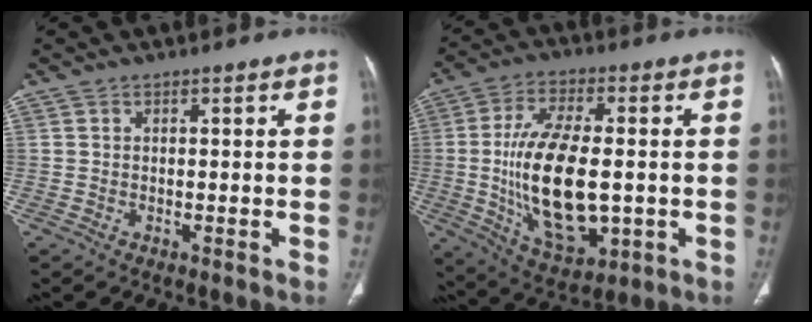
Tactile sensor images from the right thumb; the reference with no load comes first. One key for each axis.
{"total": 19.2, "fx": -1.3, "fy": 9.3, "fz": 16.7, "tx": -0.299, "ty": -0.007, "tz": -0.009}